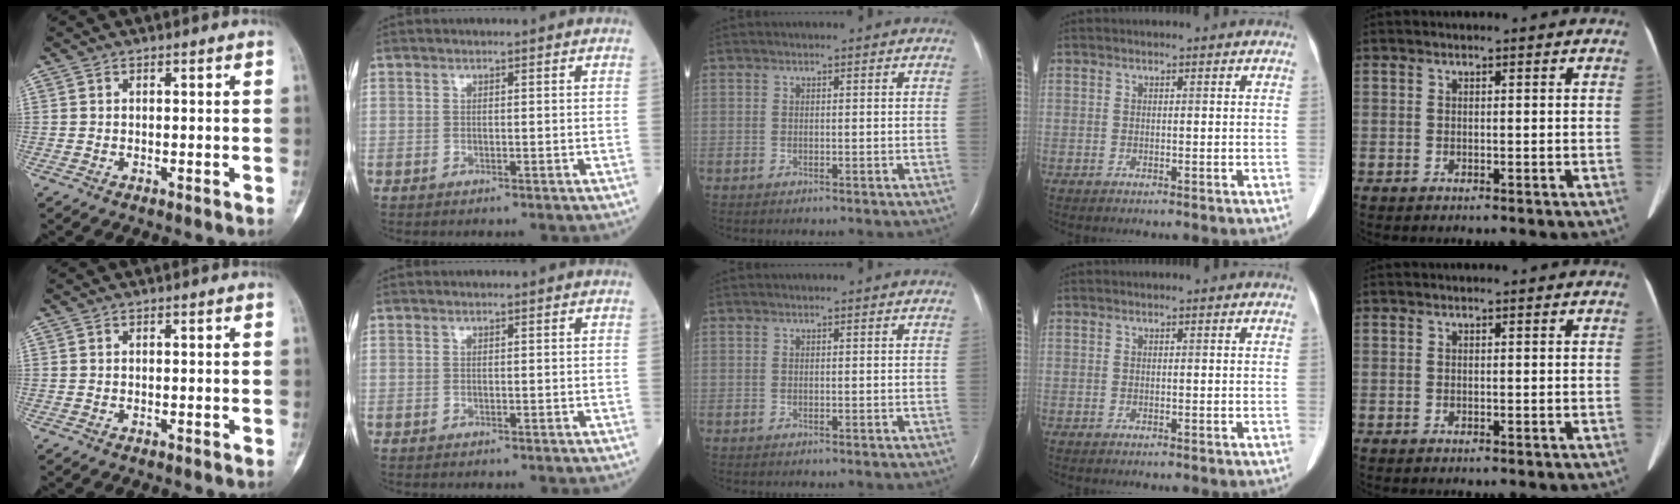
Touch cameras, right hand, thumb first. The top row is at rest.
{}